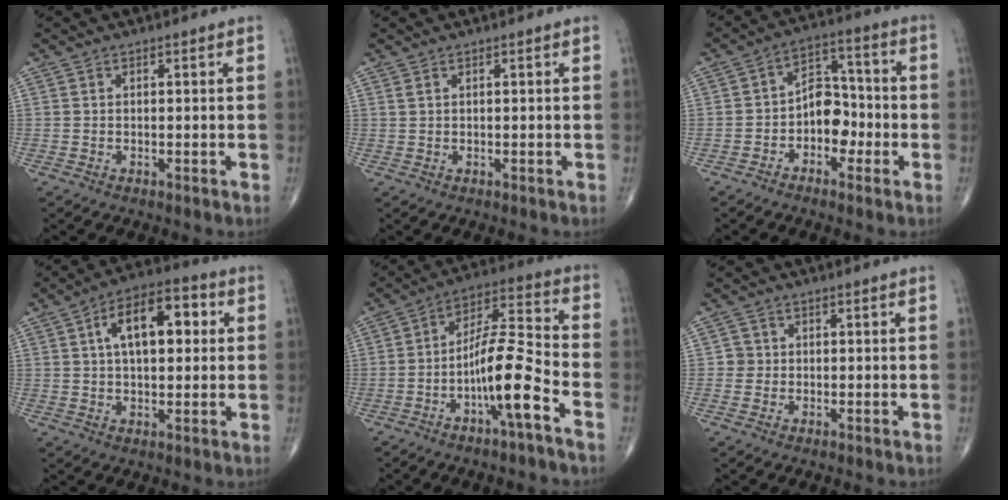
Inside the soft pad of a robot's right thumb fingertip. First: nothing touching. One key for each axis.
{"total": 0.7, "fx": 0.5, "fy": 0.2, "fz": 0.4, "tx": -0.011, "ty": 0.006, "tz": 0.013}
{"total": 8.2, "fx": -2.3, "fy": 5.7, "fz": 5.5, "tx": -0.047, "ty": 0.038, "tz": -0.051}
{"total": 13.2, "fx": 3.1, "fy": 6.7, "fz": 10.9, "tx": -0.157, "ty": 0.020, "tz": 0.044}
{"total": 12.5, "fx": -5.5, "fy": 1.9, "fz": 11.1, "tx": -0.206, "ty": 0.051, "tz": -0.098}
{"total": 1.8, "fx": 0.0, "fy": 1.8, "fz": 0.0, "tx": 0.012, "ty": 0.006, "tz": -0.004}